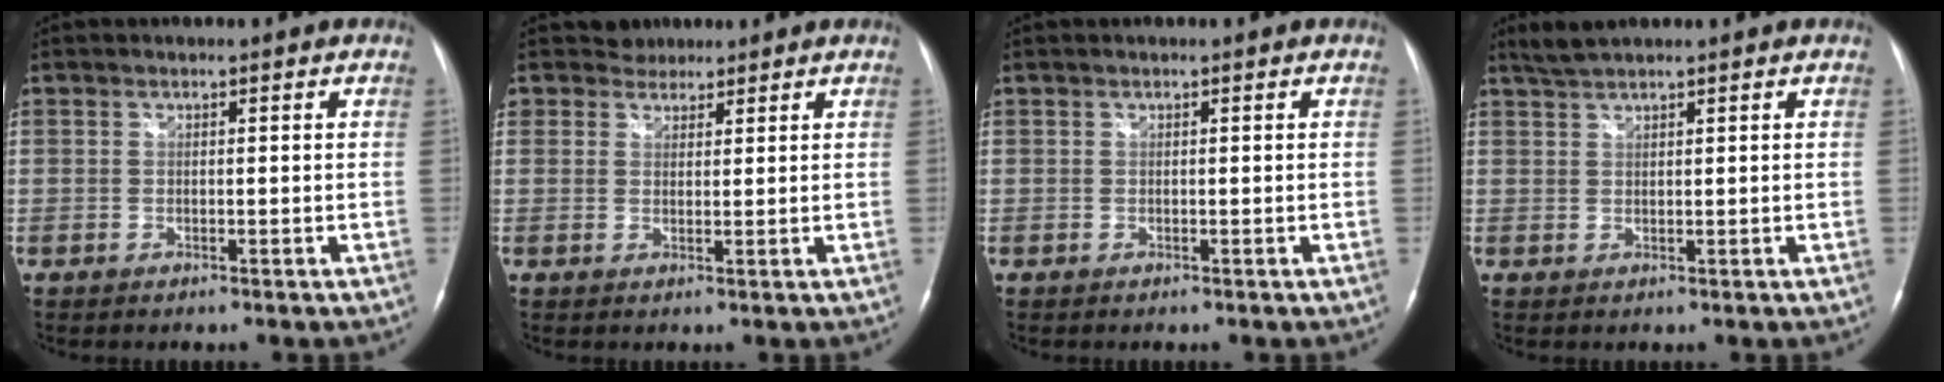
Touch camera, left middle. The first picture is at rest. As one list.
[{"total": 2.5, "force": [2.0, 1.4, -0.5], "torque": [0.011, 0.007, 0.030]}, {"total": 0.0}, {"total": 2.5, "force": [2.3, -0.1, 1.0], "torque": [-0.025, 0.010, 0.048]}]